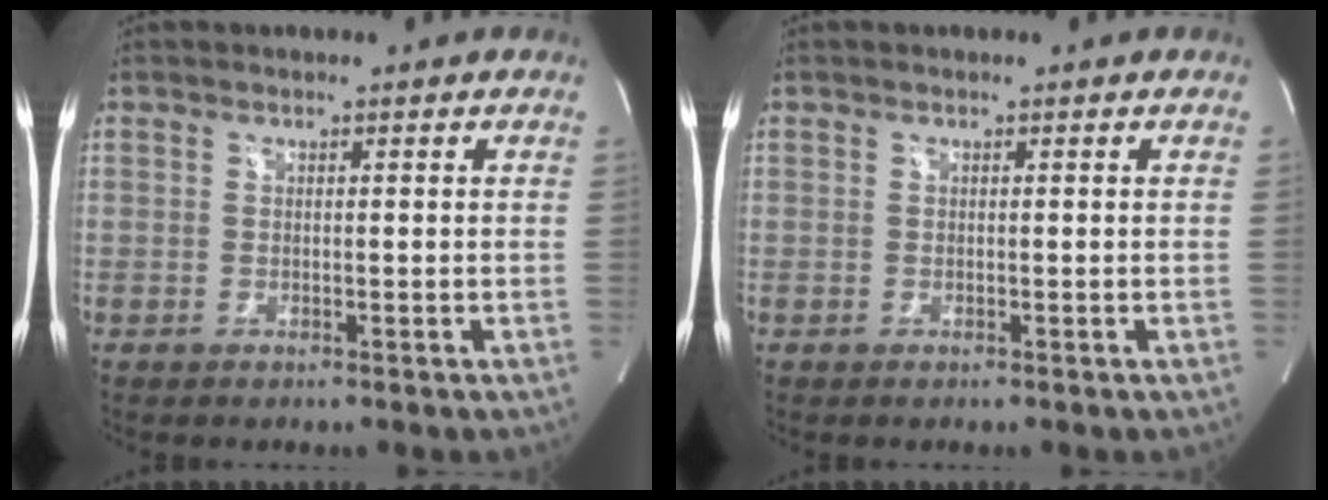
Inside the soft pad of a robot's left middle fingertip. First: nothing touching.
{"total": 0.0}